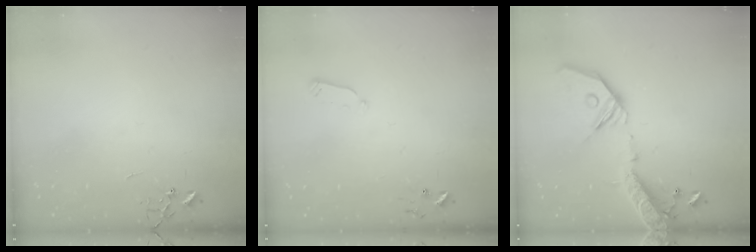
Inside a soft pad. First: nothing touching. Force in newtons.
{"total": 2.9, "press": 2.9, "slide": 0.4}
{"total": 21.3, "press": 20.9, "slide": 4.1}